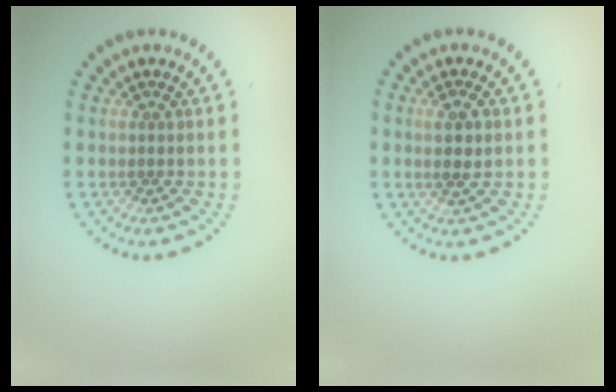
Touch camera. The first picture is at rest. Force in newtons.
{"total": 2.3, "press": 2.2, "slide": 0.7}